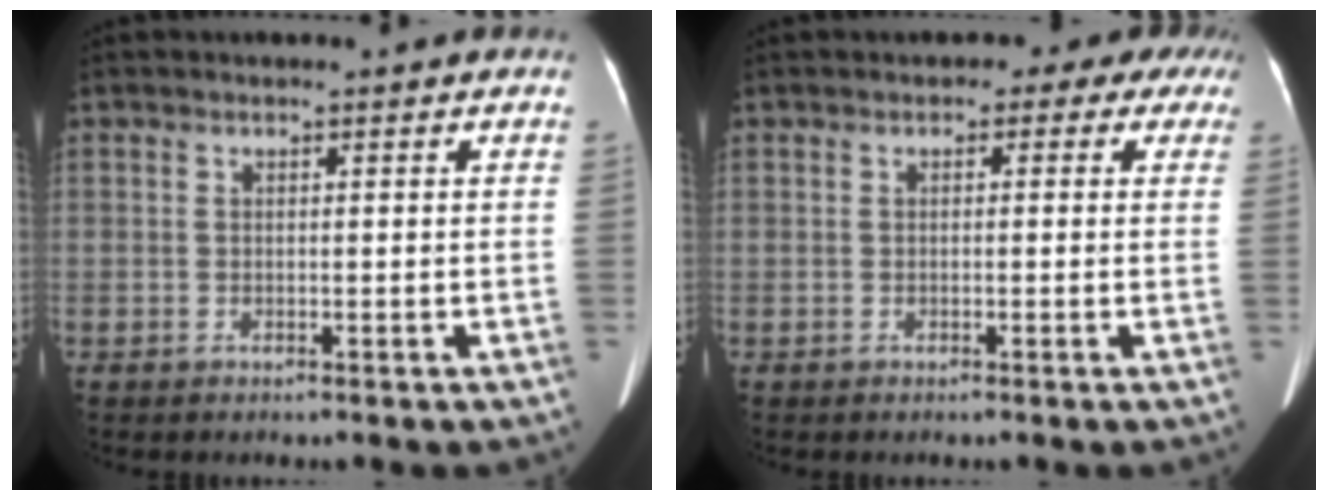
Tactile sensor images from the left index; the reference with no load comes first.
{"total": 4.2, "force": [2.6, 2.8, 1.6], "torque": [-0.005, 0.020, 0.015]}